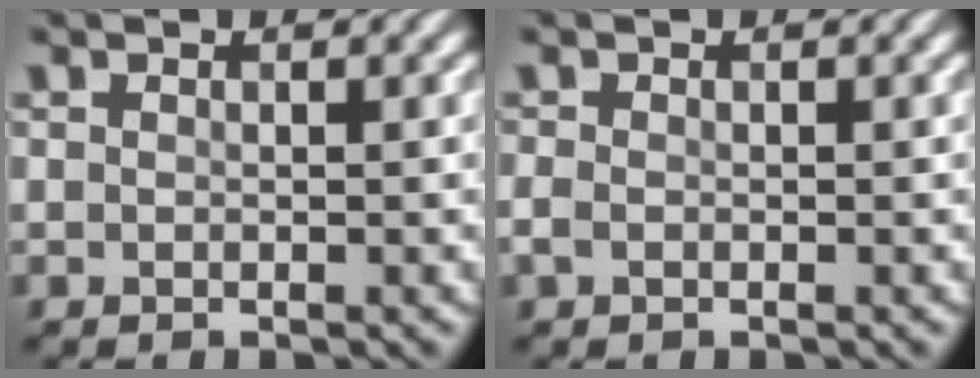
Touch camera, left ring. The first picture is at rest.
{"total": 1.0, "force": [-0.4, 0.7, 0.5], "torque": [-0.015, 0.002, -0.007]}